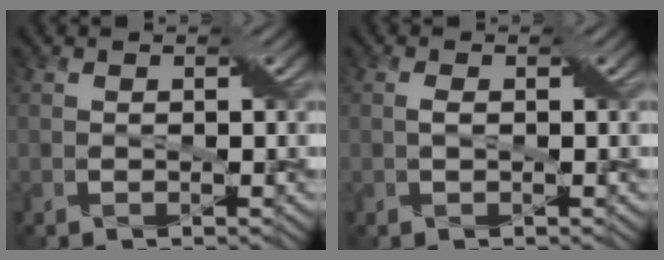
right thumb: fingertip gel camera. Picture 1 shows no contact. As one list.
[{"total": 0.7, "force": [0.1, 0.2, 0.7], "torque": [-0.018, 0.003, 0.002]}]